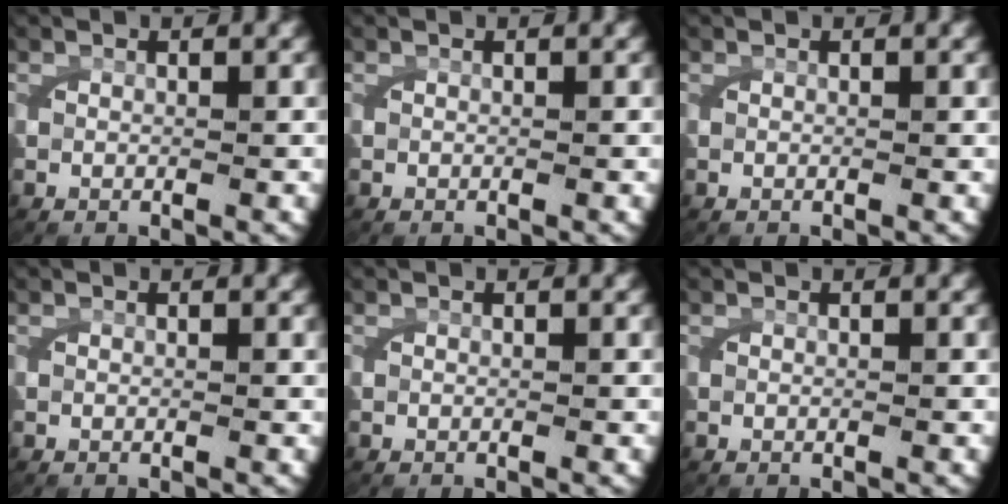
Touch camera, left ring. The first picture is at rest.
{"total": 0.0}
{"total": 0.0}
{"total": 0.0}
{"total": 0.0}
{"total": 0.0}